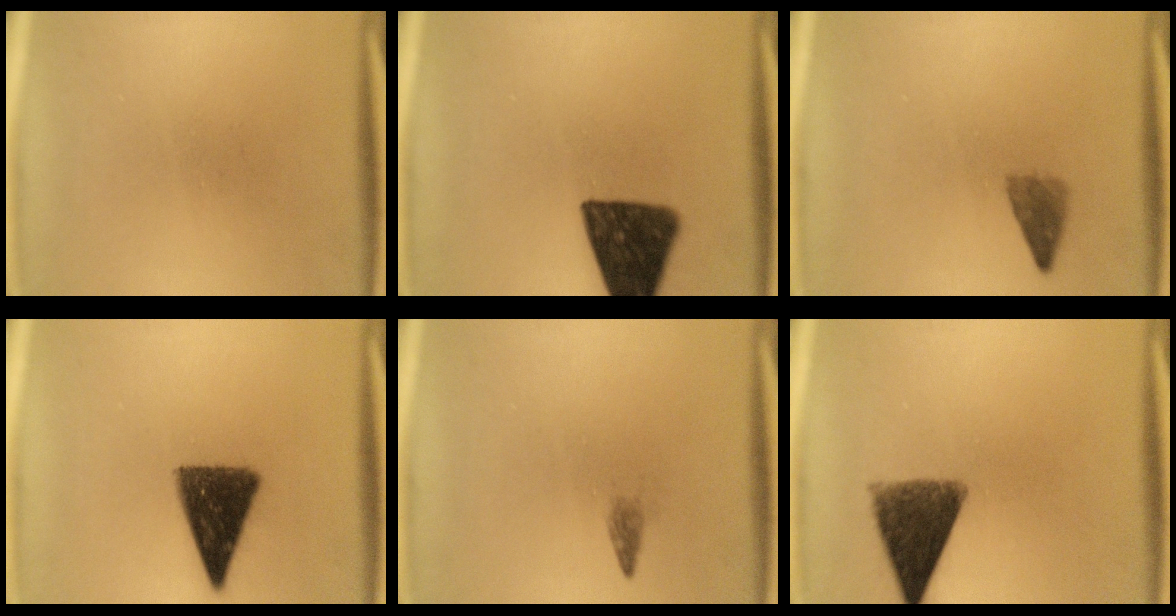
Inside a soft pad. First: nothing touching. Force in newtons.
{"total": 13.9}
{"total": 2.4}
{"total": 12.0}
{"total": 1.0}
{"total": 10.1}